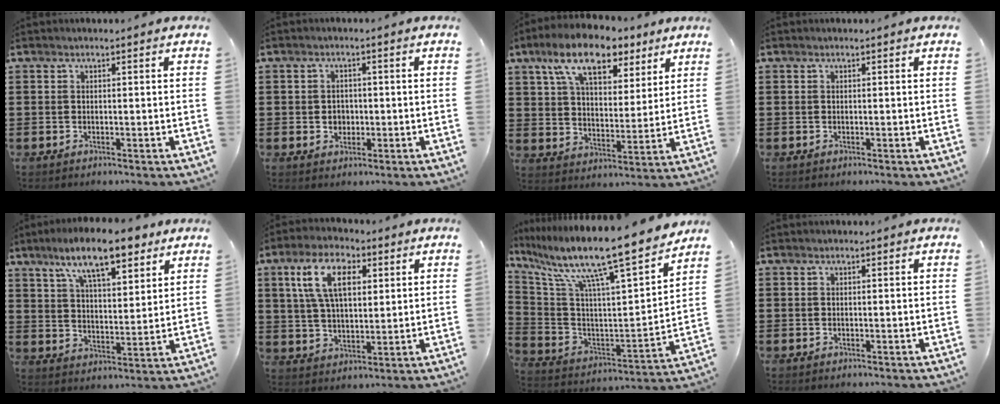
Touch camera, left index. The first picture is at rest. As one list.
[{"total": 2.1, "force": [-0.2, 1.9, 0.9], "torque": [-0.024, 0.007, -0.008]}, {"total": 11.7, "force": [8.2, 4.7, 6.8], "torque": [-0.136, -0.016, 0.147]}, {"total": 0.0}, {"total": 11.8, "force": [8.4, 3.0, 7.7], "torque": [-0.153, -0.014, 0.148]}, {"total": 10.3, "force": [4.1, 5.0, 8.0], "torque": [-0.175, 0.016, 0.073]}, {"total": 13.0, "force": [10.6, 0.2, 7.4], "torque": [-0.162, -0.086, 0.163]}, {"total": 0.0}]